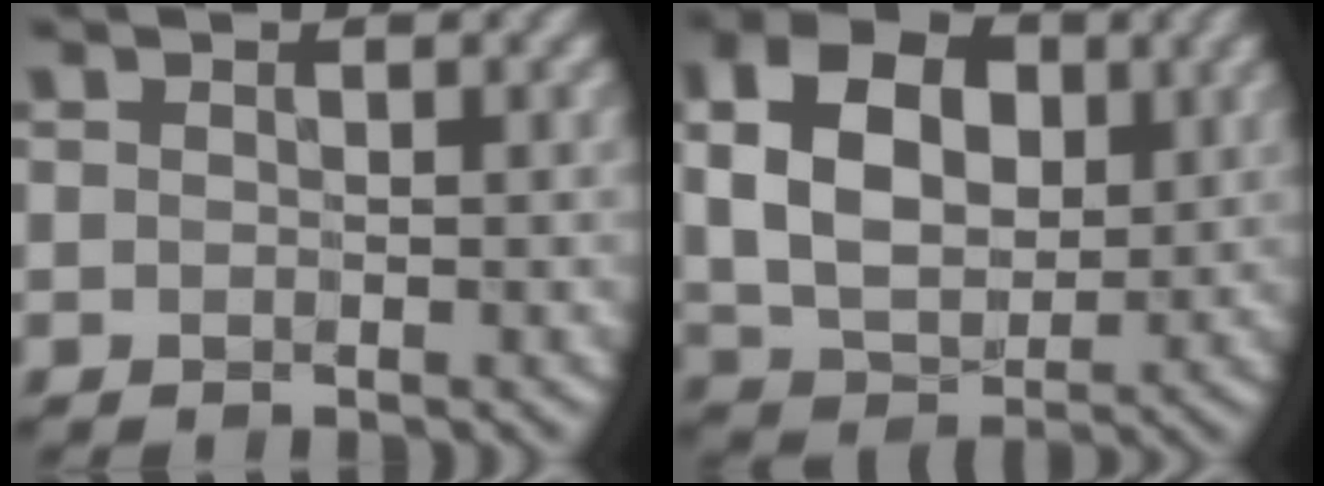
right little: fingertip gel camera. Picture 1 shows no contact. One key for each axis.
{"total": 9.4, "fx": 1.6, "fy": 6.4, "fz": 6.7, "tx": -0.140, "ty": 0.007, "tz": 0.018}